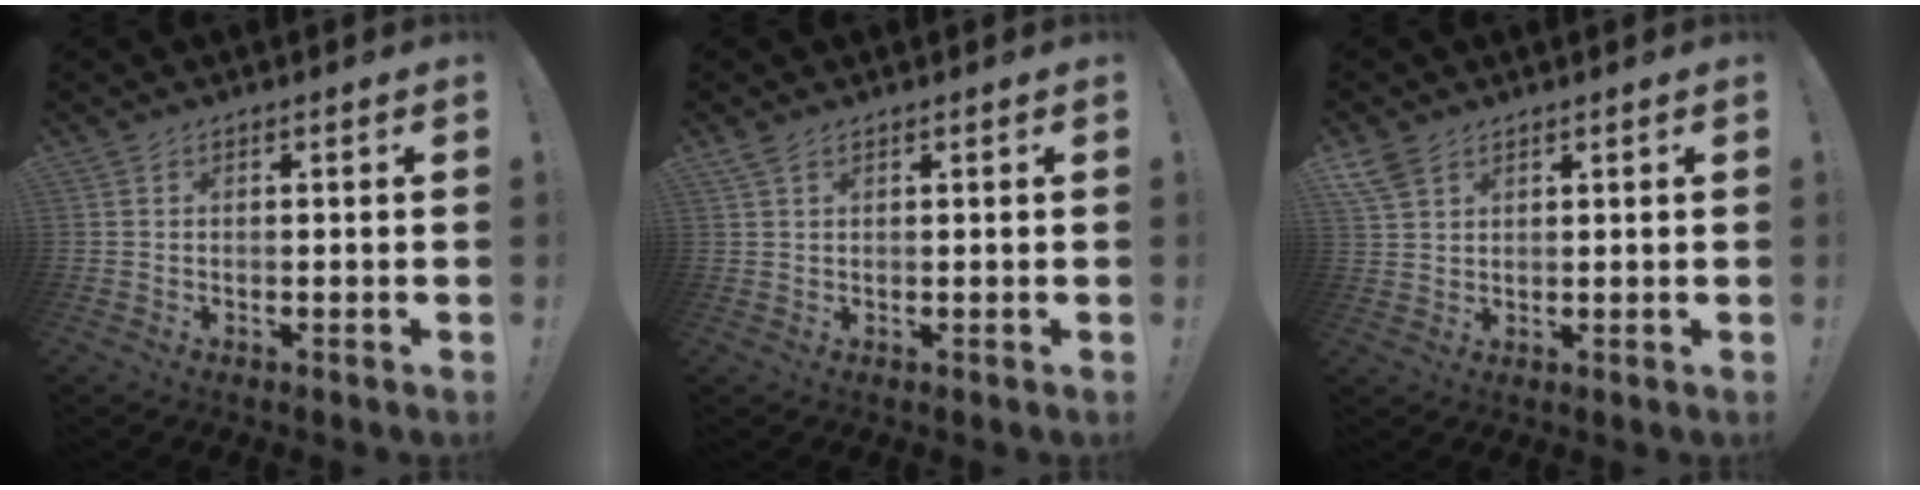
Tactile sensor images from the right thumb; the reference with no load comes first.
{"total": 1.9, "force": [1.3, 0.8, 1.1], "torque": [-0.017, -0.003, 0.024]}
{"total": 4.9, "force": [3.2, 2.8, 2.3], "torque": [-0.043, -0.012, 0.064]}